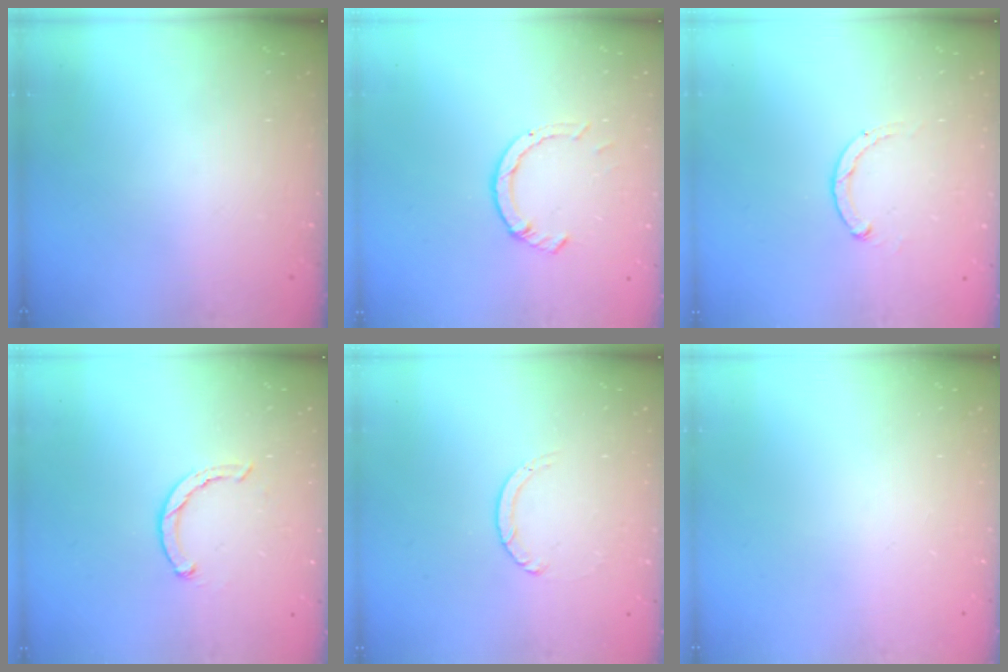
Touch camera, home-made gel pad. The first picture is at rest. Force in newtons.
{"total": 4.2, "press": 4.1, "slide": 0.4}
{"total": 1.8, "press": 1.7, "slide": 0.5}
{"total": 1.5, "press": 1.5, "slide": 0.3}
{"total": 1.1, "press": 1.1, "slide": 0.1}
{"total": 0.0}